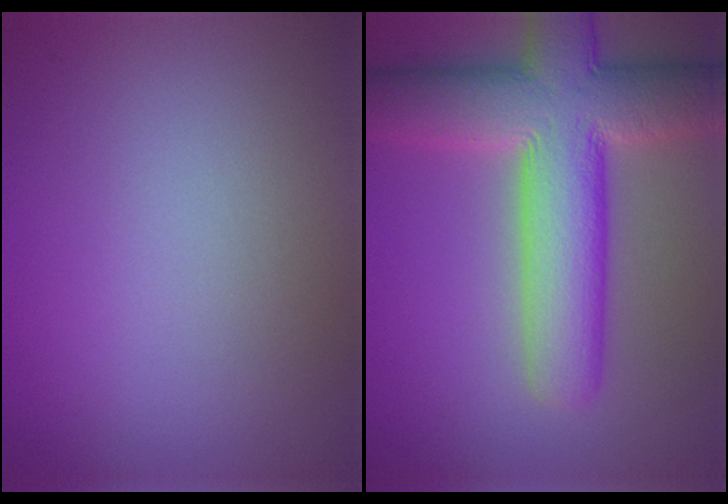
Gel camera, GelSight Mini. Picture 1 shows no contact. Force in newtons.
{"total": 11.1, "press": 11.0, "slide": 0.6}